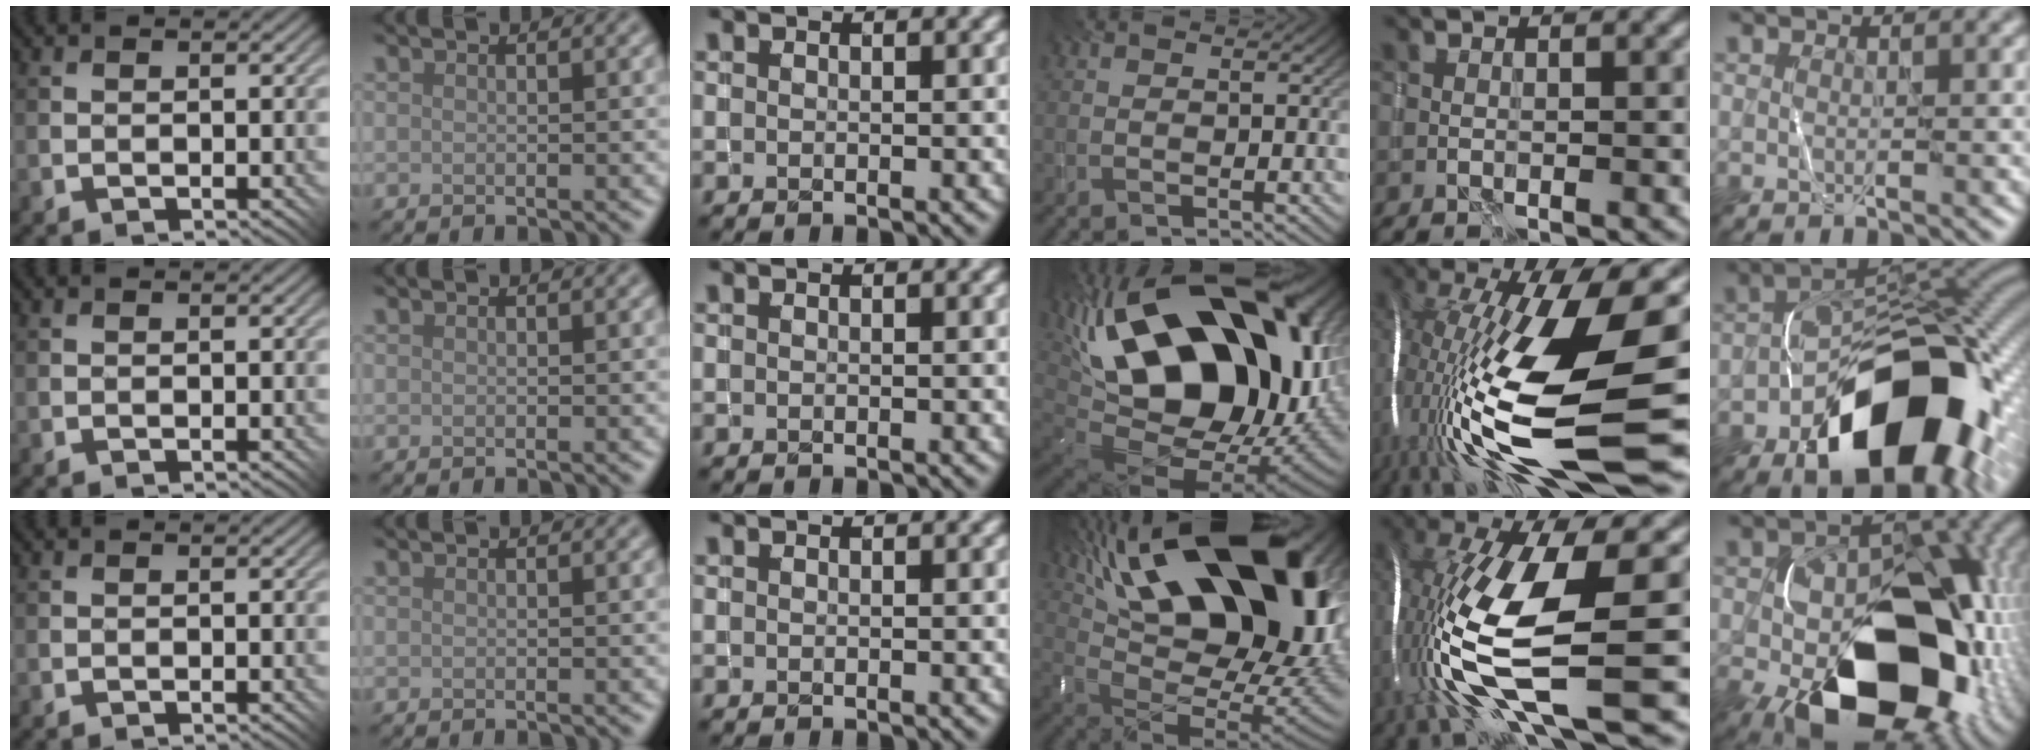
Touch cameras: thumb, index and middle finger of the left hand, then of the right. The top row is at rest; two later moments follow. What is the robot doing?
{"motion": "wrap", "object": "thread"}